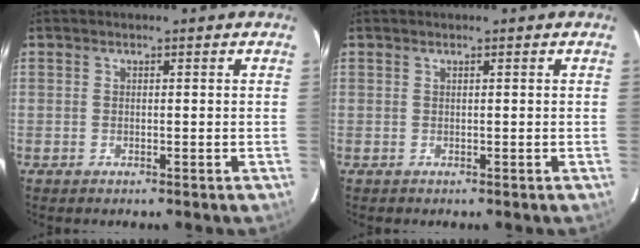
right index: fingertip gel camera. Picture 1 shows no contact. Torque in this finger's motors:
{"motor_torque": [-0.05, -0.05, -0.05, -0.03]}